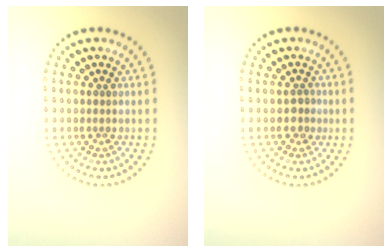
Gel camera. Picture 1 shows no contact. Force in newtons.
{"total": 1.2, "press": 1.1, "slide": 0.5}